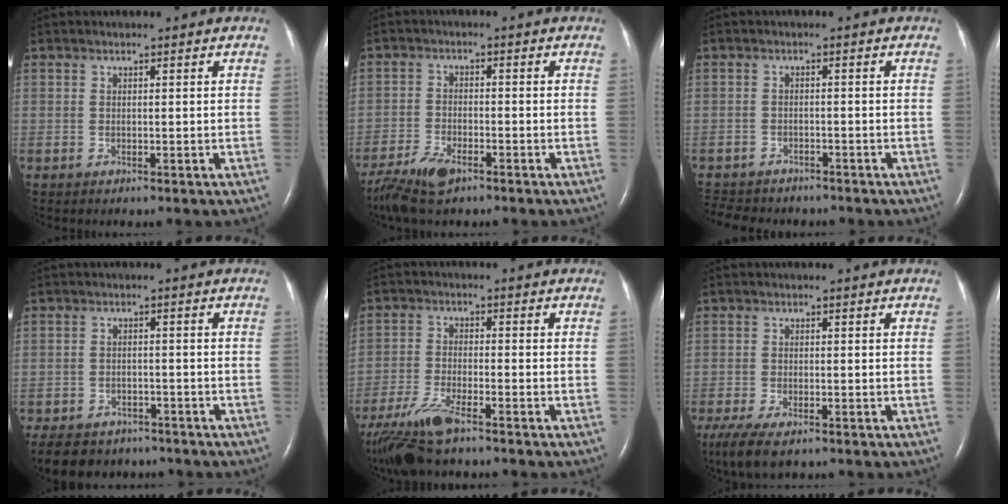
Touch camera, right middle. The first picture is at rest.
{"total": 6.9, "force": [-5.0, 2.1, 4.4], "torque": [-0.094, -0.015, -0.093]}
{"total": 8.8, "force": [-7.6, 3.4, 2.8], "torque": [-0.058, -0.005, -0.107]}
{"total": 10.8, "force": [-8.6, 5.8, 3.3], "torque": [-0.069, -0.007, -0.113]}
{"total": 9.0, "force": [-6.9, 1.5, 5.6], "torque": [-0.120, -0.025, -0.128]}
{"total": 7.0, "force": [-4.8, 2.3, 4.5], "torque": [-0.086, -0.018, -0.079]}